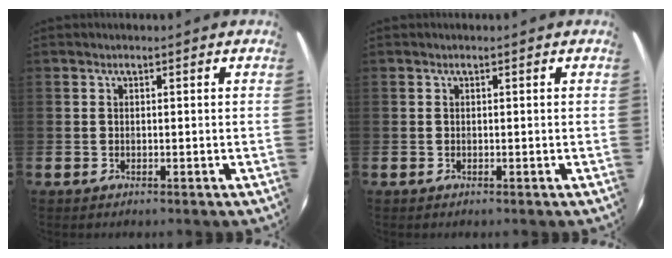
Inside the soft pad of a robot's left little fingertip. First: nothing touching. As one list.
[{"total": 0.0}]